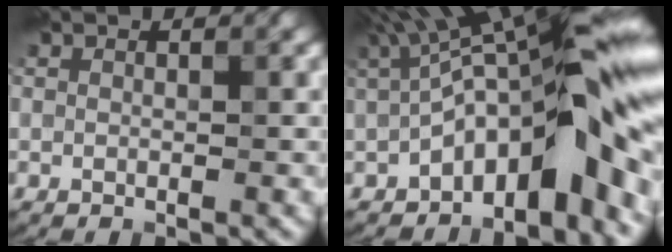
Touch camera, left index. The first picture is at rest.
{"total": 13.5, "force": [-1.2, 4.3, 12.7], "torque": [-0.170, 0.031, -0.034]}